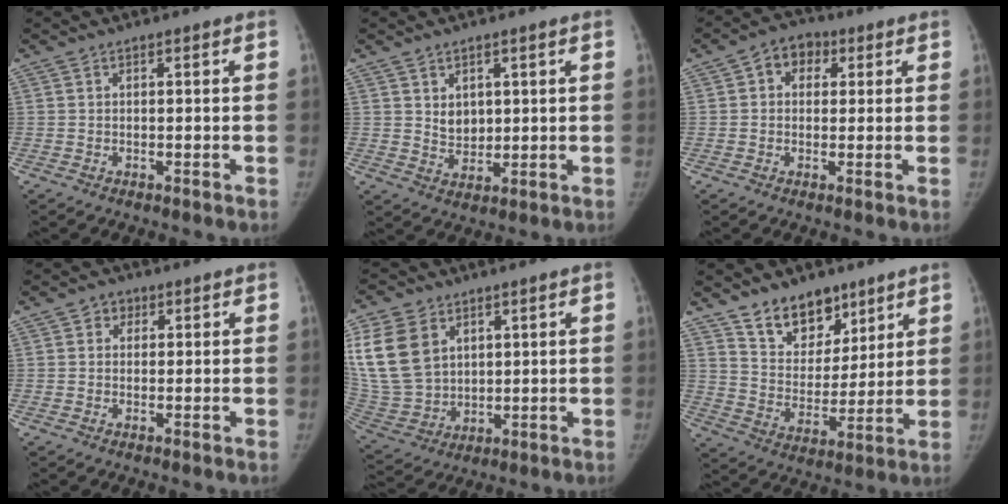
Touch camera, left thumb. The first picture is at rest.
{"total": 4.2, "force": [1.4, 3.3, 2.3], "torque": [-0.018, -0.021, 0.031]}
{"total": 5.9, "force": [1.8, 4.6, 3.1], "torque": [-0.017, 0.006, 0.019]}
{"total": 2.5, "force": [1.0, 2.2, 0.9], "torque": [0.003, 0.000, 0.008]}
{"total": 17.5, "force": [6.3, 12.7, 10.2], "torque": [-0.208, -0.014, 0.142]}
{"total": 12.9, "force": [9.1, 7.8, 4.7], "torque": [-0.027, -0.068, 0.164]}